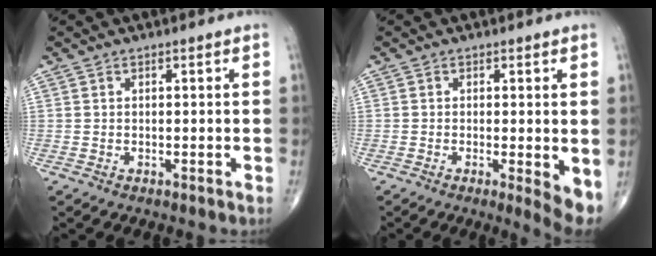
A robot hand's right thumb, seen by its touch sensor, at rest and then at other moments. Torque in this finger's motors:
{"motor_torque": [0.18, 0.36, 0.10, -0.20, 0.03]}